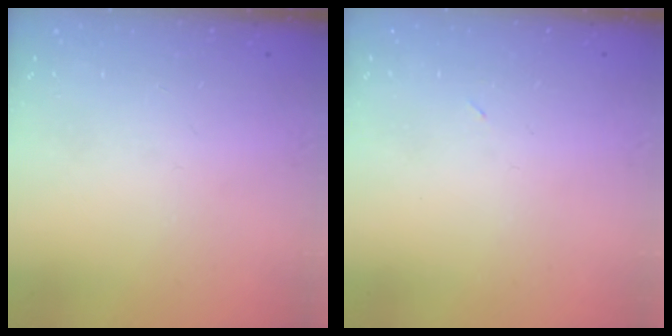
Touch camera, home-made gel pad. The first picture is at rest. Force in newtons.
{"total": 2.4, "press": 2.3, "slide": 0.8}